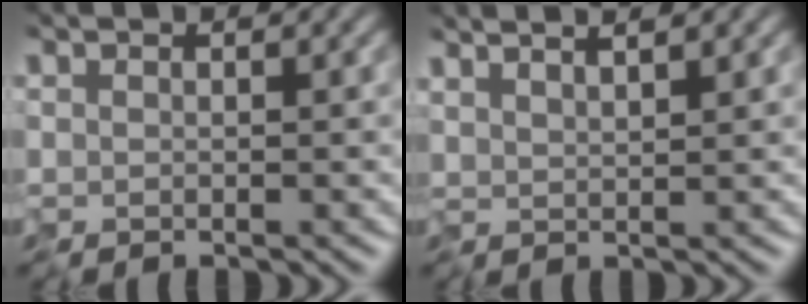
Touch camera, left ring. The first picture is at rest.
{"total": 2.8, "force": [2.2, 0.6, 1.8], "torque": [-0.024, 0.009, 0.017]}